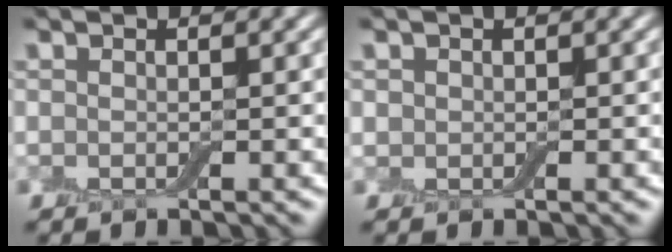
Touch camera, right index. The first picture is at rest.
{"total": 0.6, "force": [0.2, 0.6, -0.2], "torque": [0.012, 0.000, 0.001]}